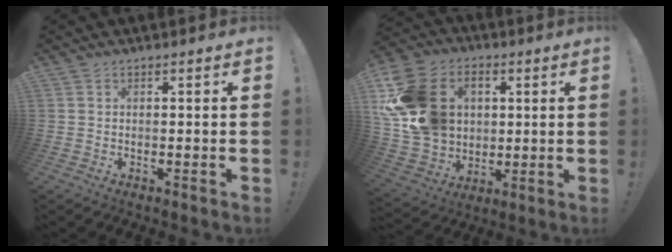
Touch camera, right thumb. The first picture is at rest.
{"total": 20.6, "force": [3.6, 16.6, 11.6], "torque": [-0.213, -0.004, 0.085]}